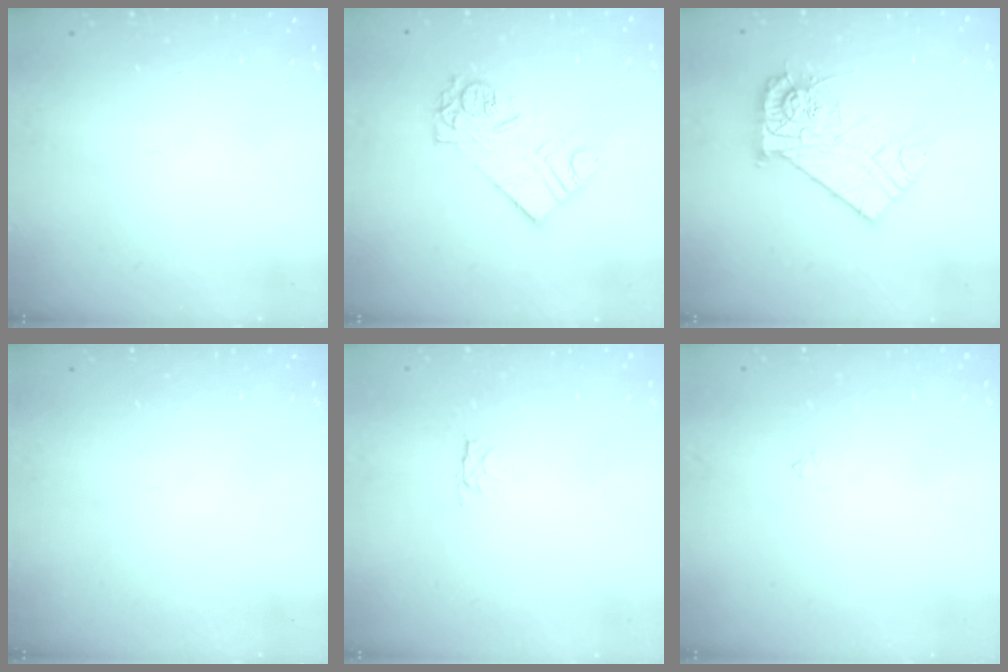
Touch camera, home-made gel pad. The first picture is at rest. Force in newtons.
{"total": 11.2, "press": 11.2, "slide": 1.0}
{"total": 14.4, "press": 14.4, "slide": 1.4}
{"total": 0.0}
{"total": 2.6, "press": 2.6, "slide": 0.3}
{"total": 2.4, "press": 2.3, "slide": 0.5}